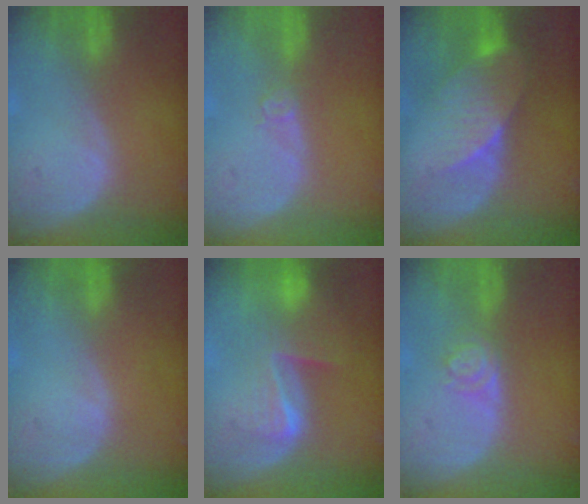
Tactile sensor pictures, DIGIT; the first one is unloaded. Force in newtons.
{"total": 1.7, "press": 1.4, "slide": 1.0}
{"total": 7.6, "press": 6.9, "slide": 3.1}
{"total": 0.0}
{"total": 6.2, "press": 6.1, "slide": 1.5}
{"total": 4.0, "press": 3.4, "slide": 2.2}